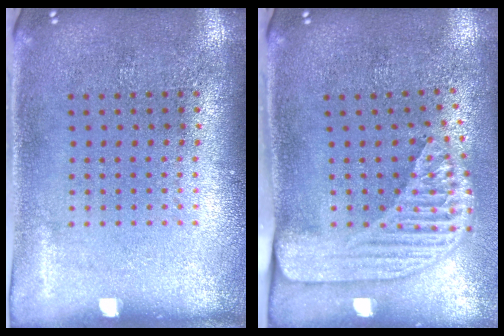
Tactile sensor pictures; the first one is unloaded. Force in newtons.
{"total": 2.3, "press": 1.8, "slide": 1.5}